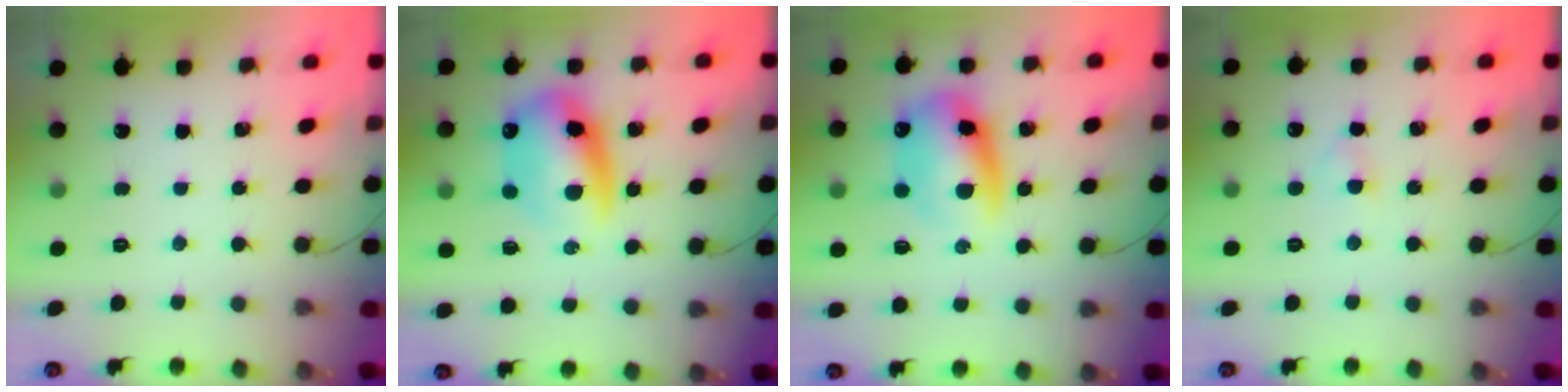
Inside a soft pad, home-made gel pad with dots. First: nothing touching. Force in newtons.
{"total": 13.3, "press": 12.8, "slide": 3.7}
{"total": 12.6, "press": 12.1, "slide": 3.2}
{"total": 2.1, "press": 1.9, "slide": 0.9}